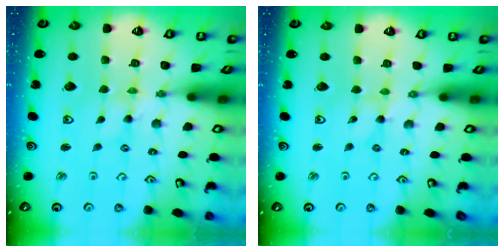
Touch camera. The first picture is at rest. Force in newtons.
{"total": 0.0}